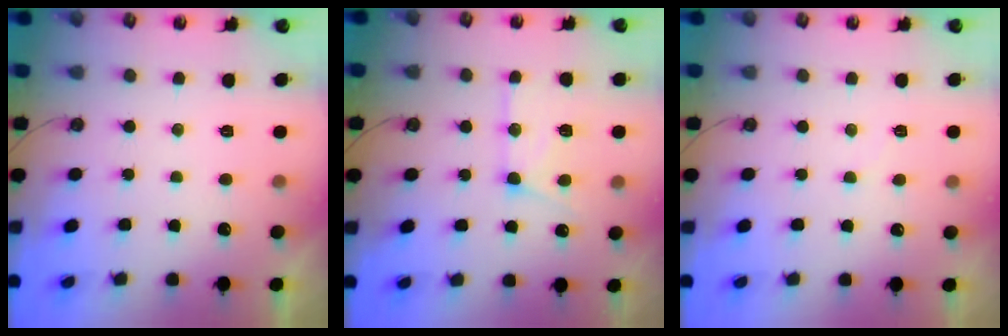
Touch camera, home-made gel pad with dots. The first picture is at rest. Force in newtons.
{"total": 13.8, "press": 13.7, "slide": 1.4}
{"total": 3.2, "press": 3.1, "slide": 0.5}